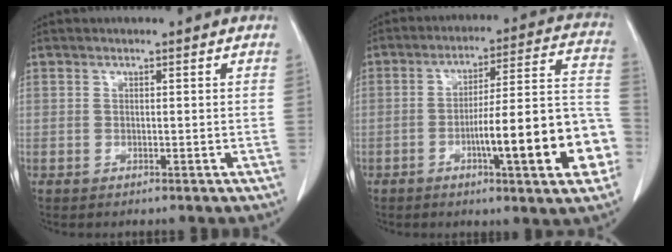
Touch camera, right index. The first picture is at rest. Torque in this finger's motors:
{"motor_torque": [1.52, -0.62, 0.68, 0.19]}